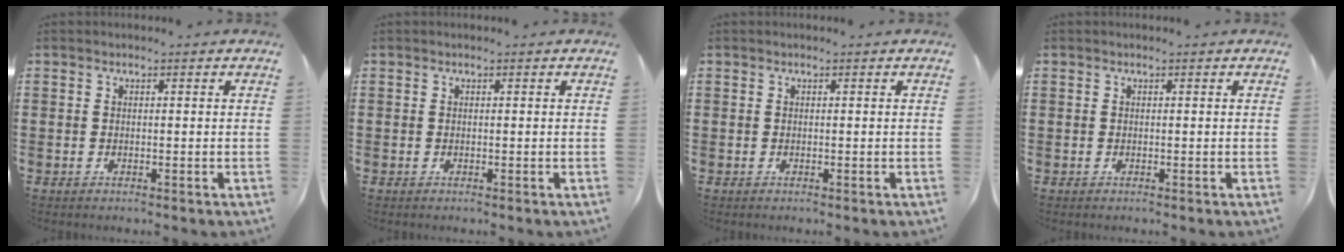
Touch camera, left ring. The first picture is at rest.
{"total": 0.0}
{"total": 0.0}
{"total": 0.0}